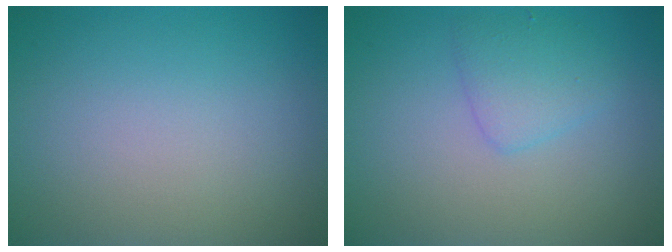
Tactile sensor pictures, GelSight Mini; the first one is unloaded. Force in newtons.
{"total": 2.2, "press": 2.2, "slide": 0.1}